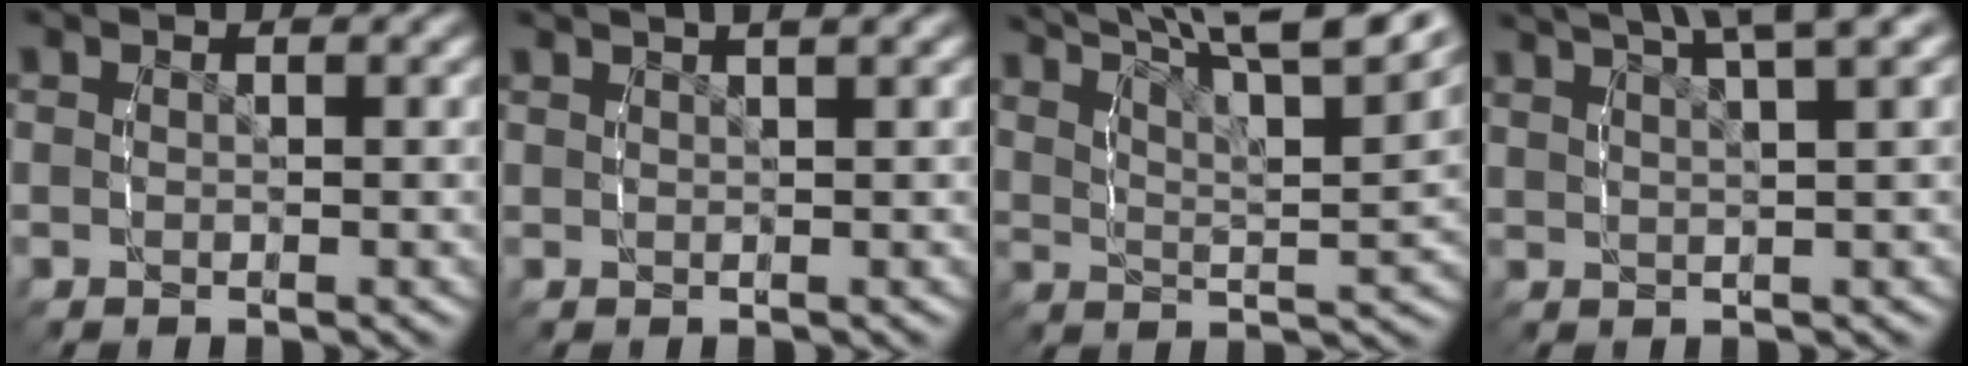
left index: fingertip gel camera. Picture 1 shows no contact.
{"total": 3.0, "force": [2.3, 0.5, 1.8], "torque": [-0.022, 0.011, 0.036]}
{"total": 10.9, "force": [7.5, 4.0, 6.7], "torque": [-0.095, 0.024, 0.099]}
{"total": 7.6, "force": [5.6, 2.6, 4.4], "torque": [-0.059, 0.027, 0.078]}